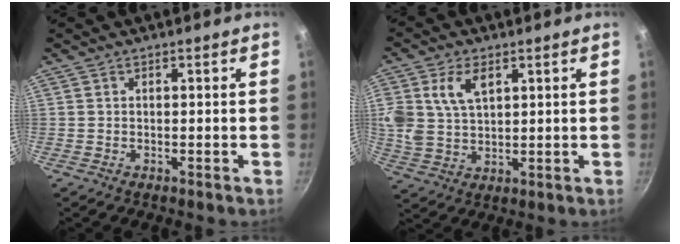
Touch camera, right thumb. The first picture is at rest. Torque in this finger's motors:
{"motor_torque": [0.48, 0.47, 0.52, 0.37, 0.12]}